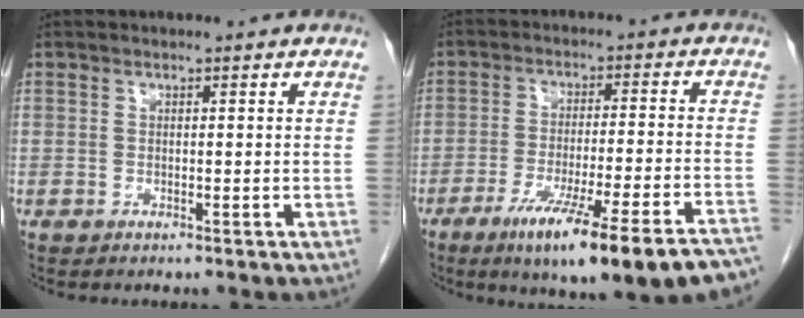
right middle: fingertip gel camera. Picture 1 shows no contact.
{"total": 20.5, "force": [-14.9, 1.2, 14.1], "torque": [-0.154, -0.015, -0.223]}